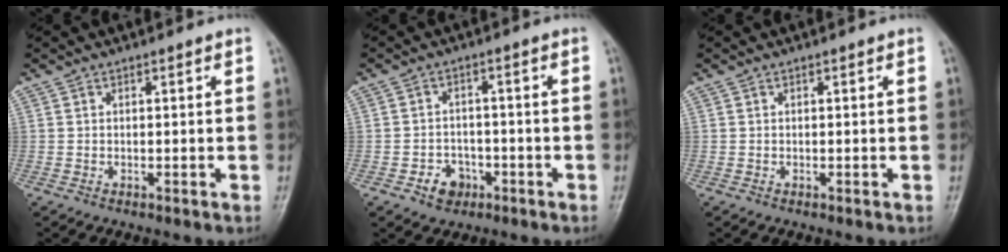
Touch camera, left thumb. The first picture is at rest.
{"total": 5.0, "force": [-2.5, 4.0, 1.8], "torque": [-0.002, 0.021, -0.035]}
{"total": 0.0}